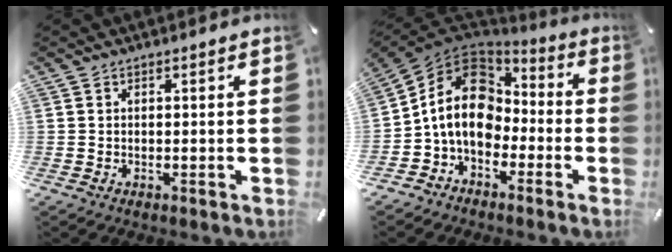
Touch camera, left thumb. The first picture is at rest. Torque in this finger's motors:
{"motor_torque": [0.79, 2.45, 0.95, 0.07, 0.22]}